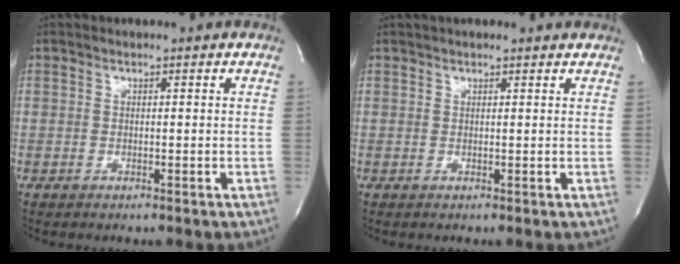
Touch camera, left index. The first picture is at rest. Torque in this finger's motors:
{"motor_torque": [0.99, -0.94, 0.45, 0.10]}